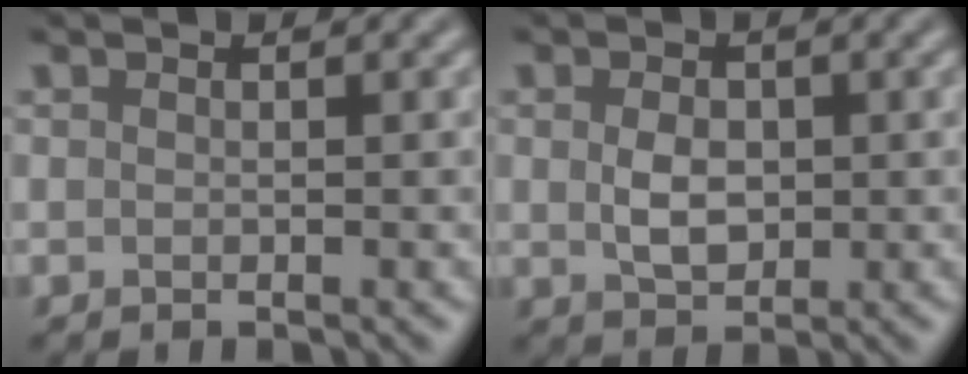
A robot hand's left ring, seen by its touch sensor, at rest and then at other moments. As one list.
[{"total": 2.8, "force": [0.1, 1.9, 2.0], "torque": [-0.043, 0.000, 0.003]}]